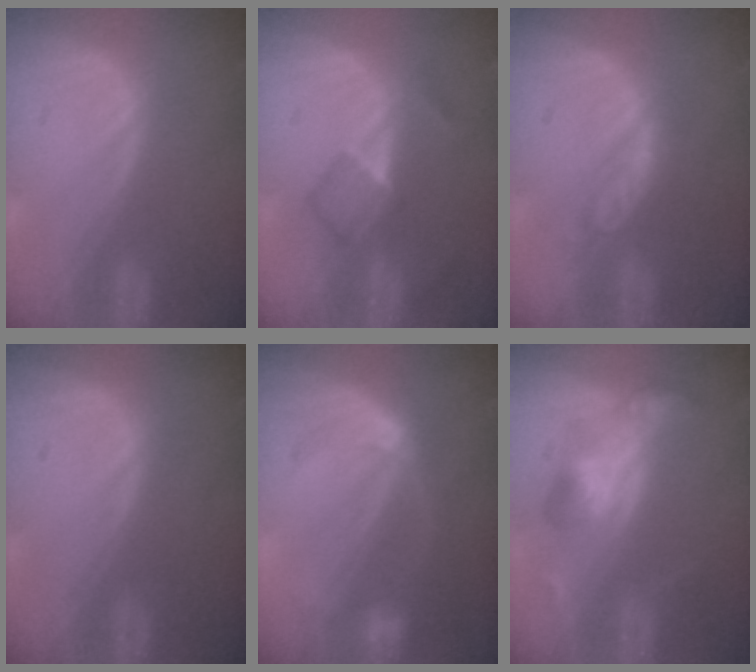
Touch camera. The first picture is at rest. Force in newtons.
{"total": 5.3, "press": 4.7, "slide": 2.4}
{"total": 4.6, "press": 4.2, "slide": 2.0}
{"total": 0.0}
{"total": 6.1, "press": 5.5, "slide": 2.8}
{"total": 5.6, "press": 5.4, "slide": 1.5}